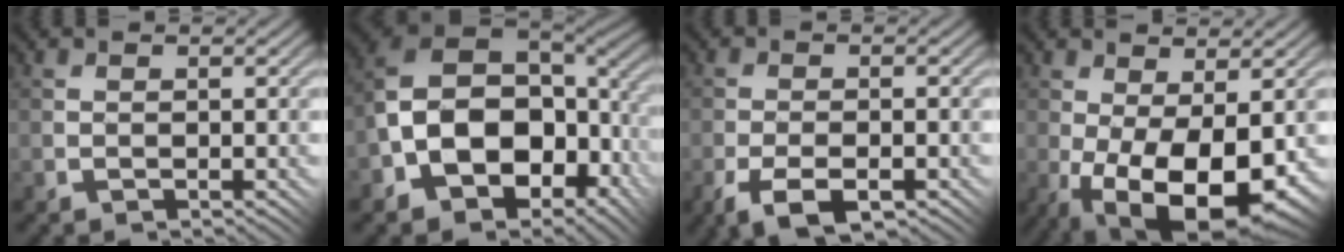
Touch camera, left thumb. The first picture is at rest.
{"total": 16.0, "force": [-2.6, 10.7, 11.6], "torque": [-0.220, -0.030, -0.025]}
{"total": 5.2, "force": [-3.1, 2.1, 3.7], "torque": [-0.069, -0.004, -0.056]}
{"total": 12.8, "force": [-3.9, 5.6, 10.8], "torque": [-0.182, -0.032, -0.041]}